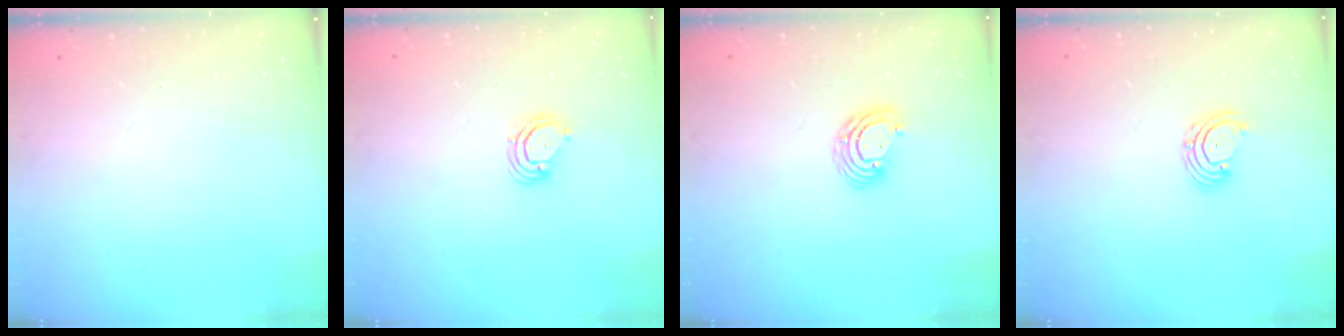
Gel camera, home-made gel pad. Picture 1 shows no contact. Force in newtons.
{"total": 4.4, "press": 4.4, "slide": 0.4}
{"total": 5.8, "press": 5.8, "slide": 0.4}
{"total": 3.3, "press": 3.2, "slide": 0.5}